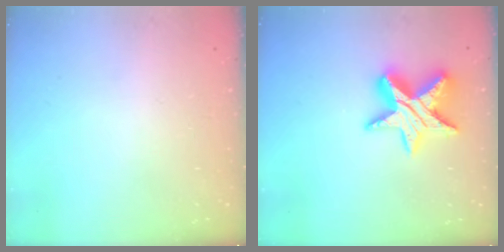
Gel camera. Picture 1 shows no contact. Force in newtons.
{"total": 14.6, "press": 14.5, "slide": 0.9}